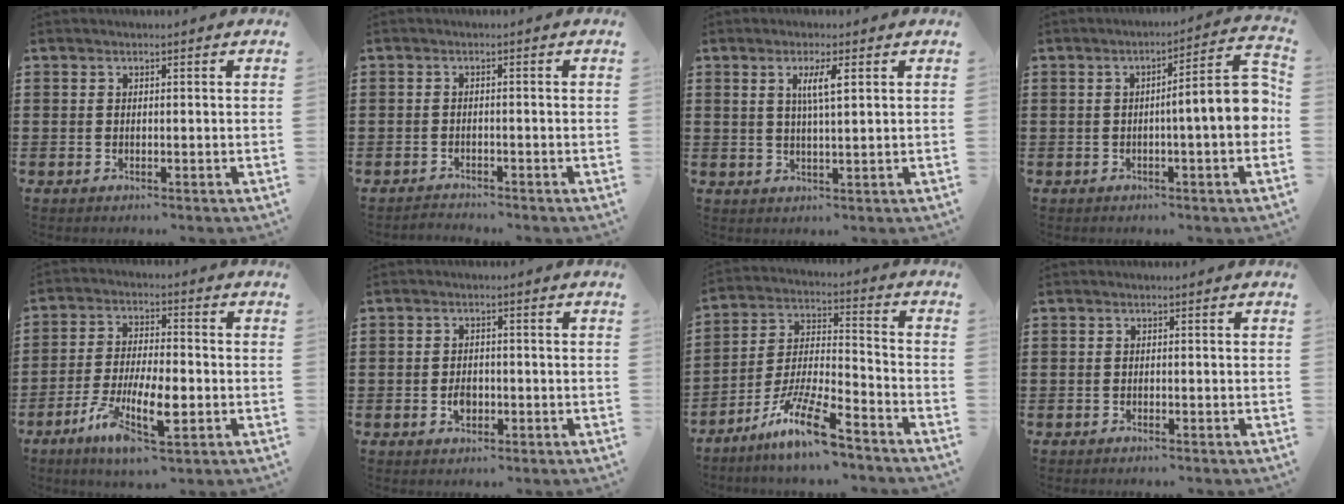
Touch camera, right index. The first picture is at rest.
{"total": 1.4, "force": [-1.4, 0.1, -0.1], "torque": [-0.004, 0.003, -0.031]}
{"total": 3.7, "force": [1.3, 0.5, 3.5], "torque": [-0.071, 0.004, 0.018]}
{"total": 8.7, "force": [-0.6, 1.2, 8.6], "torque": [-0.133, -0.008, -0.013]}
{"total": 9.5, "force": [-3.8, 3.3, 8.0], "torque": [-0.169, -0.005, -0.073]}
{"total": 2.6, "force": [-0.8, 1.7, 1.9], "torque": [-0.036, 0.001, -0.014]}
{"total": 12.0, "force": [-9.2, 1.5, 7.6], "torque": [-0.157, 0.014, -0.180]}
{"total": 0.6, "force": [-0.6, 0.0, 0.2], "torque": [-0.006, -0.002, -0.012]}